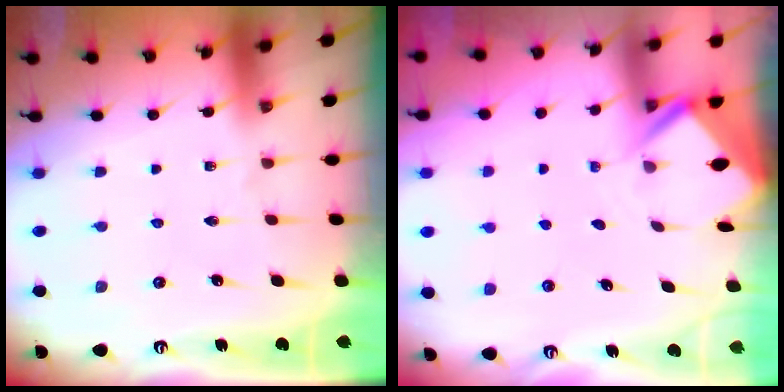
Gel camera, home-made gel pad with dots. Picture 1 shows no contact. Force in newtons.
{"total": 2.4, "press": 2.4, "slide": 0.1}